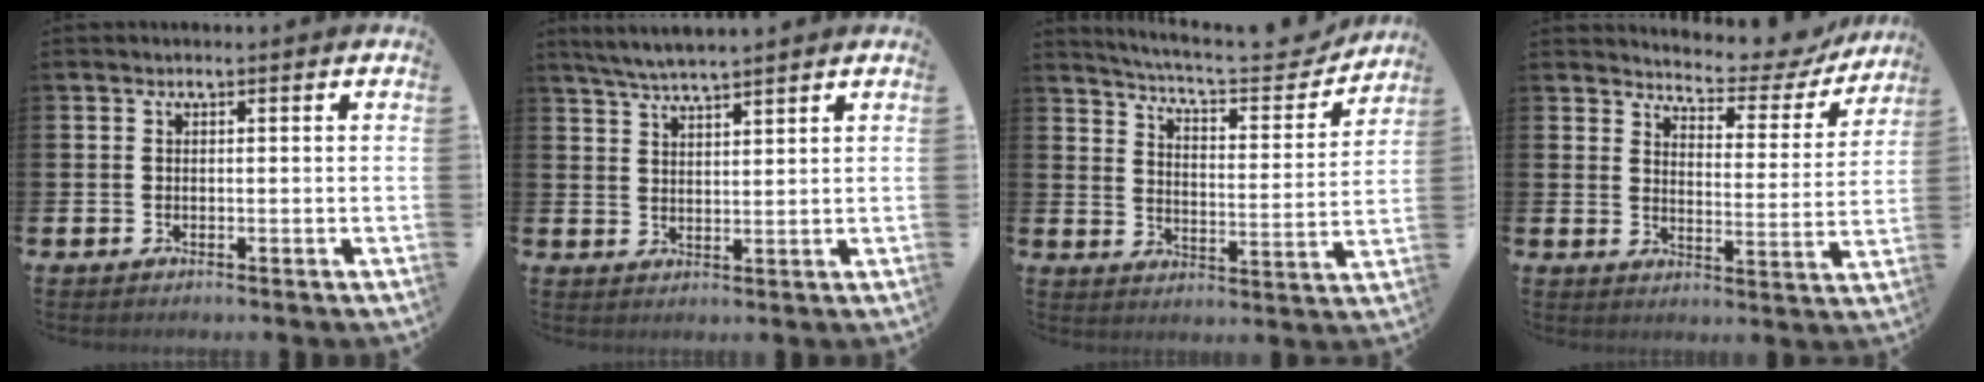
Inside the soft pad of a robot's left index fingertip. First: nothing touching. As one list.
[{"total": 4.4, "force": [4.2, 0.0, 1.3], "torque": [-0.044, -0.011, 0.078]}, {"total": 6.8, "force": [6.4, 0.7, 1.9], "torque": [-0.060, -0.052, 0.106]}, {"total": 5.2, "force": [4.9, 1.2, 0.9], "torque": [-0.033, -0.045, 0.079]}]